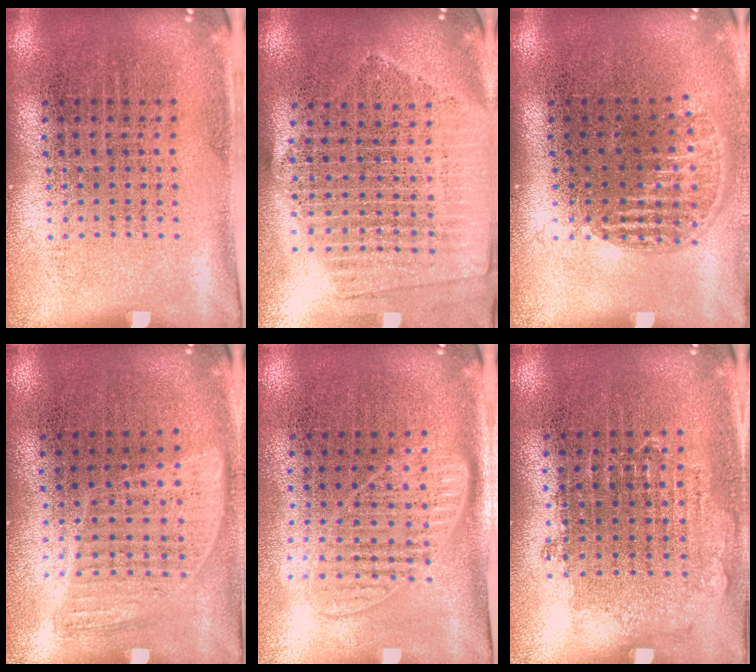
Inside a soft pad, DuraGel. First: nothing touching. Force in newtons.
{"total": 2.1, "press": 1.9, "slide": 0.8}
{"total": 1.2, "press": 1.0, "slide": 0.5}
{"total": 0.8, "press": 0.7, "slide": 0.4}
{"total": 1.2, "press": 1.1, "slide": 0.4}
{"total": 0.9, "press": 0.8, "slide": 0.4}